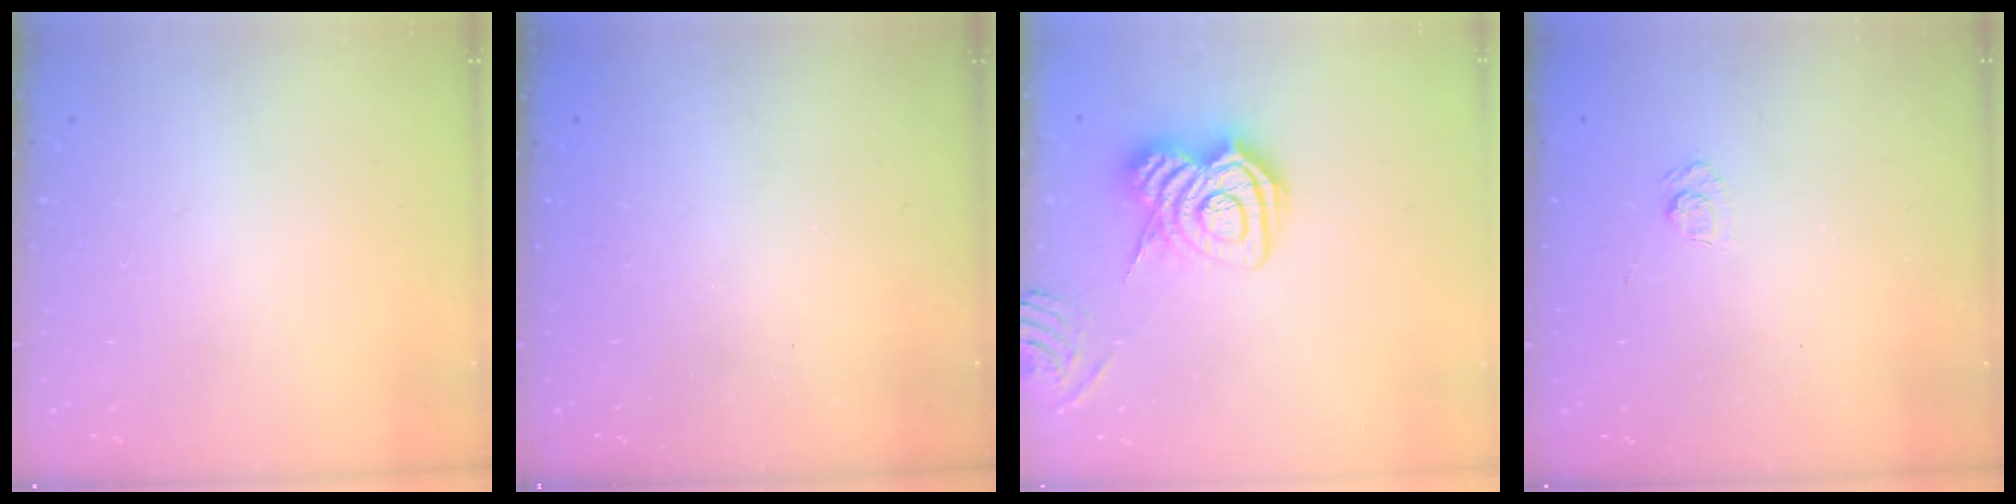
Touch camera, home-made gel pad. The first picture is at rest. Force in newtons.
{"total": 2.4, "press": 2.3, "slide": 0.8}
{"total": 10.2, "press": 10.1, "slide": 1.4}
{"total": 2.5, "press": 2.1, "slide": 1.3}